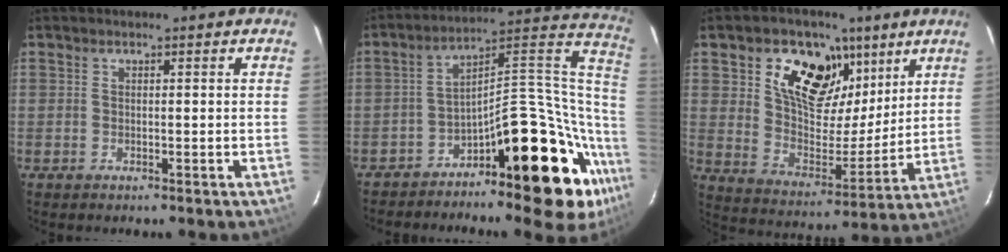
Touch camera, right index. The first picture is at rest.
{"total": 22.8, "force": [-14.0, 8.7, 15.8], "torque": [-0.161, 0.056, -0.216]}
{"total": 17.3, "force": [9.0, 11.3, 9.6], "torque": [-0.180, 0.015, 0.165]}